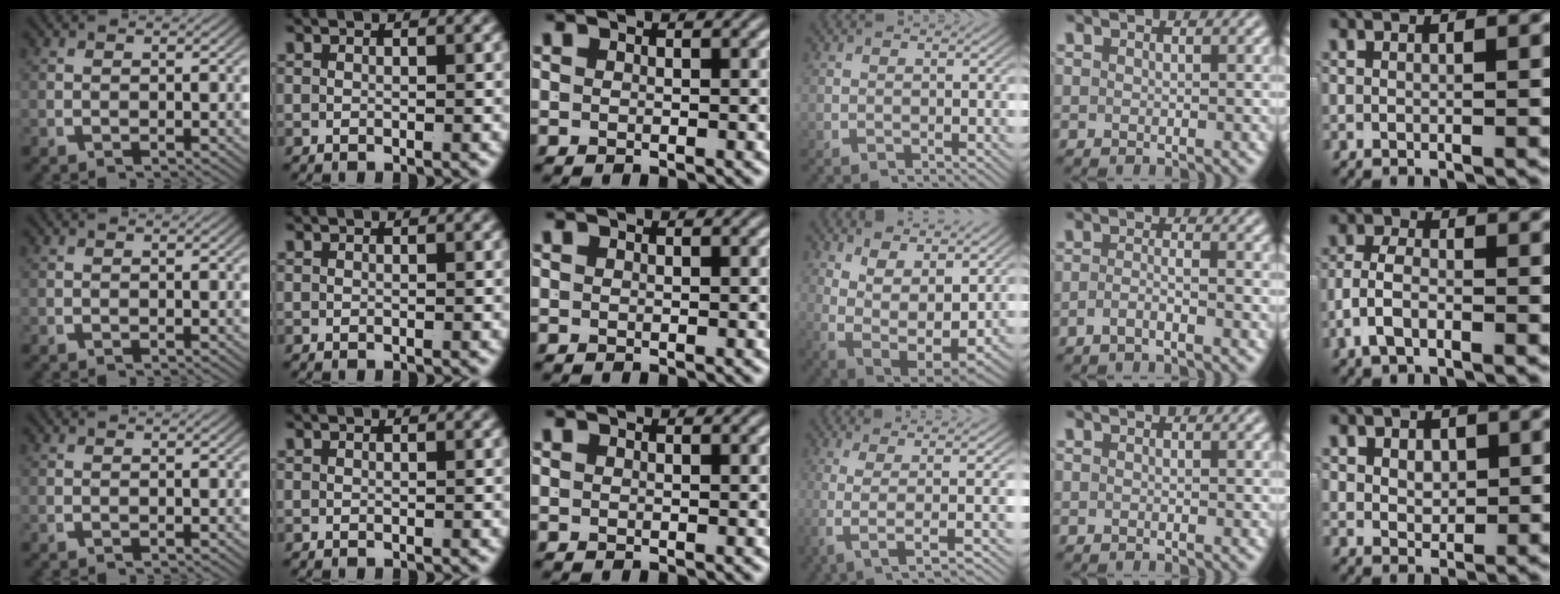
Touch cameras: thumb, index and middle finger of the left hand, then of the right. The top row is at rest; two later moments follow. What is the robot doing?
{"motion": "lift_and_place", "object": "shirt"}